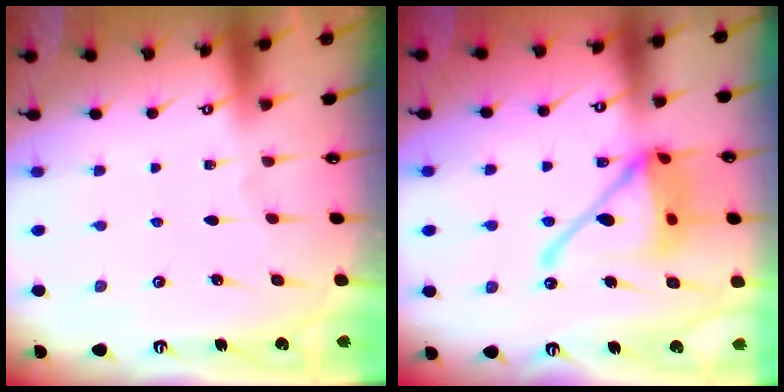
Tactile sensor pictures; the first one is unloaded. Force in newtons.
{"total": 17.8, "press": 17.7, "slide": 2.0}